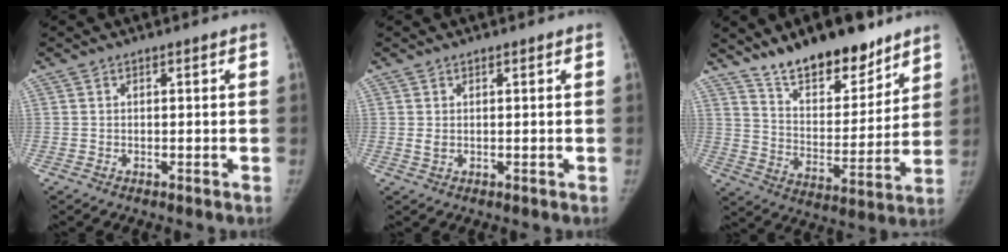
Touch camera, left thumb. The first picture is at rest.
{"total": 1.1, "force": [0.4, 0.7, 0.7], "torque": [-0.010, -0.005, 0.011]}
{"total": 17.7, "force": [13.6, 7.0, 8.8], "torque": [-0.088, -0.092, 0.225]}